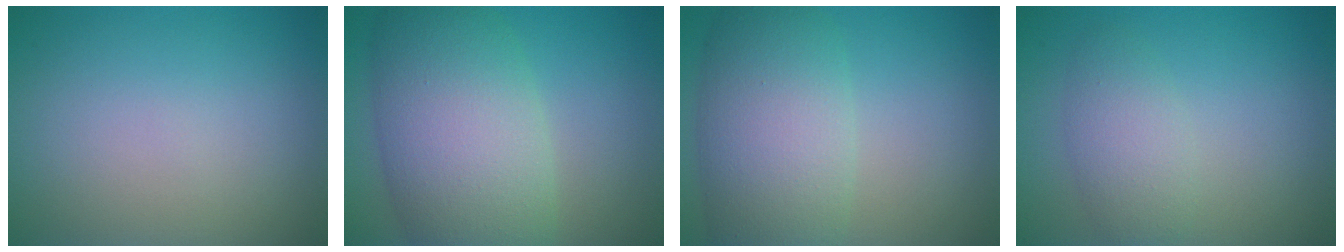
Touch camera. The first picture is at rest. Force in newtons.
{"total": 10.2, "press": 10.2, "slide": 0.6}
{"total": 8.1, "press": 8.1, "slide": 0.4}
{"total": 2.9, "press": 2.9, "slide": 0.1}